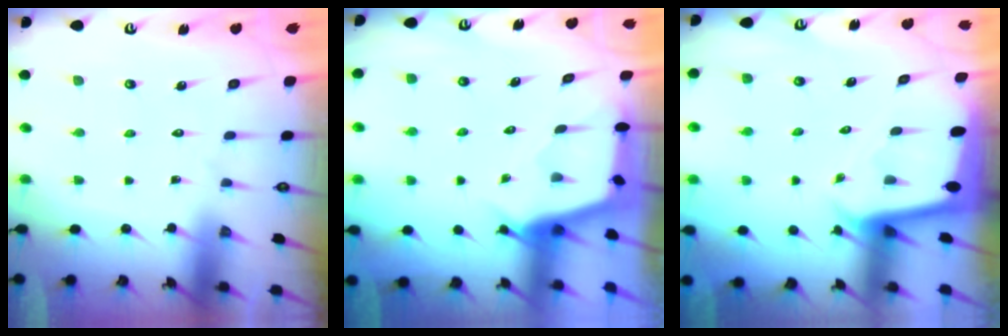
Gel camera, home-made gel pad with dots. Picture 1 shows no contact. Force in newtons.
{"total": 2.6, "press": 2.5, "slide": 0.3}
{"total": 2.1, "press": 2.1, "slide": 0.1}